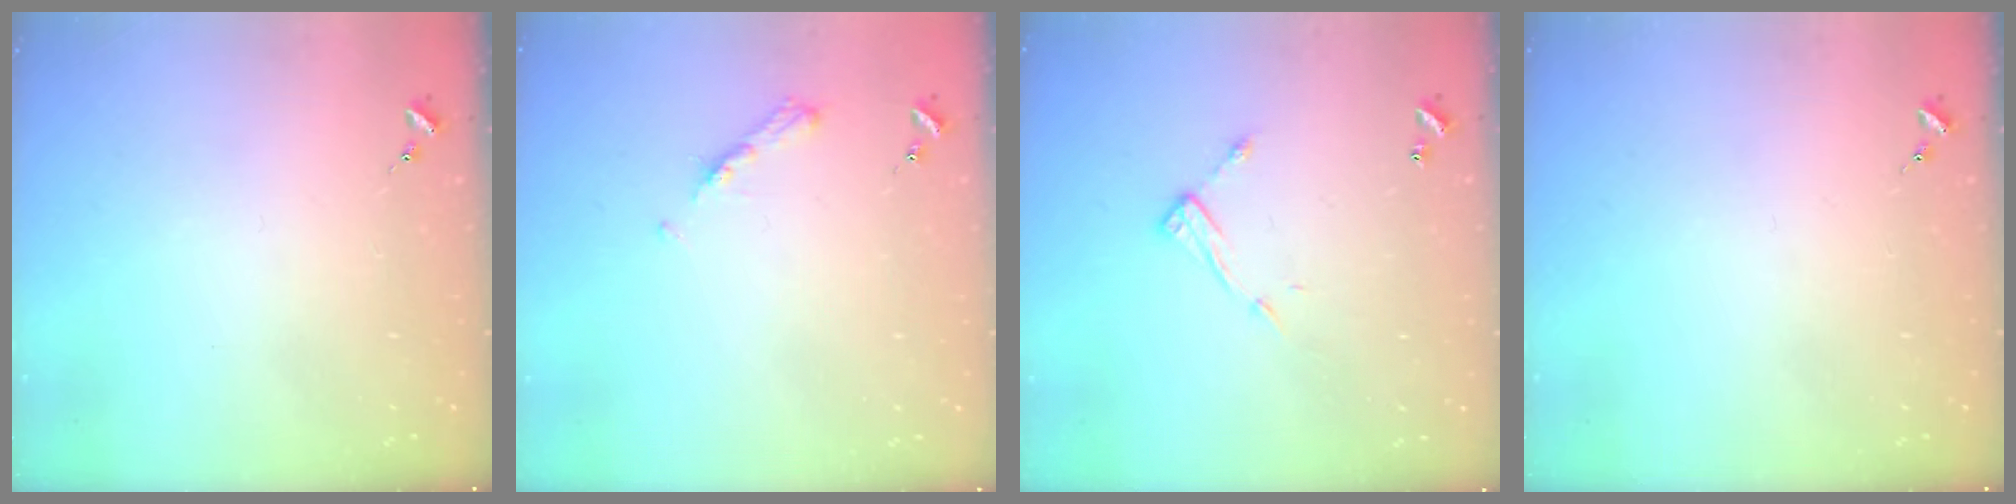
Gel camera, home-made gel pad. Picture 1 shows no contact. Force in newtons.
{"total": 4.9, "press": 4.9, "slide": 0.6}
{"total": 8.6, "press": 8.6, "slide": 0.4}
{"total": 0.0}